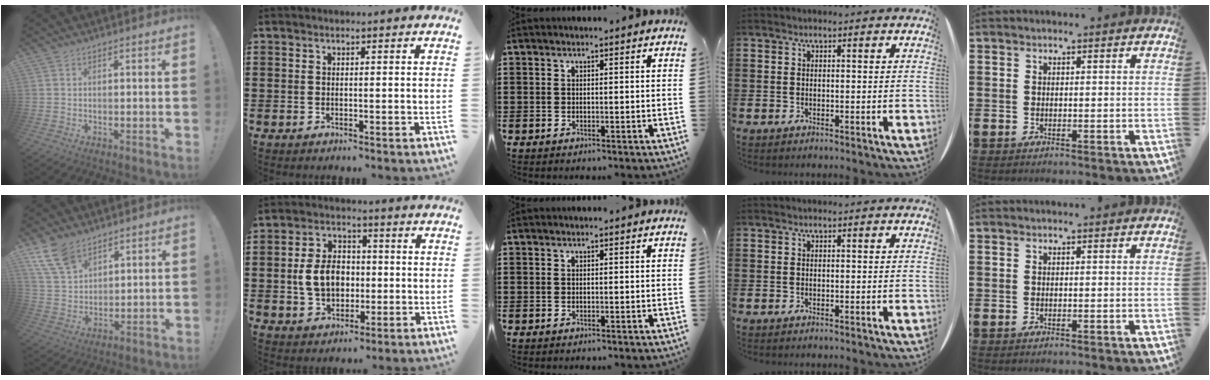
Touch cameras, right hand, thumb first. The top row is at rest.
{"thumb": {"total": 10.7, "force": [7.6, 5.7, 4.9], "torque": [-0.101, -0.032, 0.151]}, "index": {"total": 7.5, "force": [-0.5, 5.5, 5.1], "torque": [-0.116, 0.005, -0.015]}}